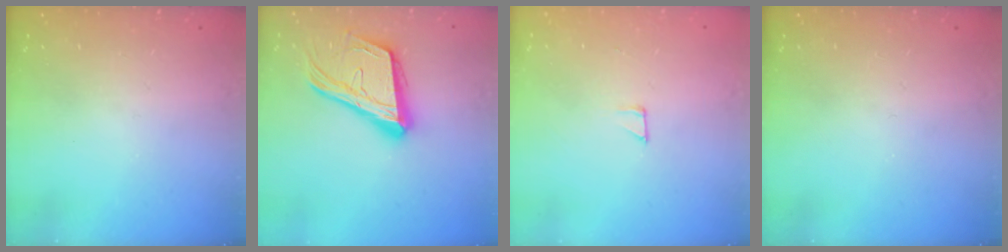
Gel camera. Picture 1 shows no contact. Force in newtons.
{"total": 20.2, "press": 19.7, "slide": 4.4}
{"total": 2.5, "press": 2.5, "slide": 0.1}
{"total": 0.0}